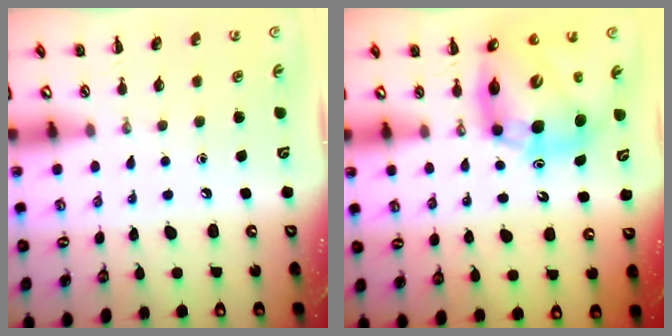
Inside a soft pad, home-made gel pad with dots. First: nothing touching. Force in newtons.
{"total": 13.6, "press": 13.0, "slide": 4.0}